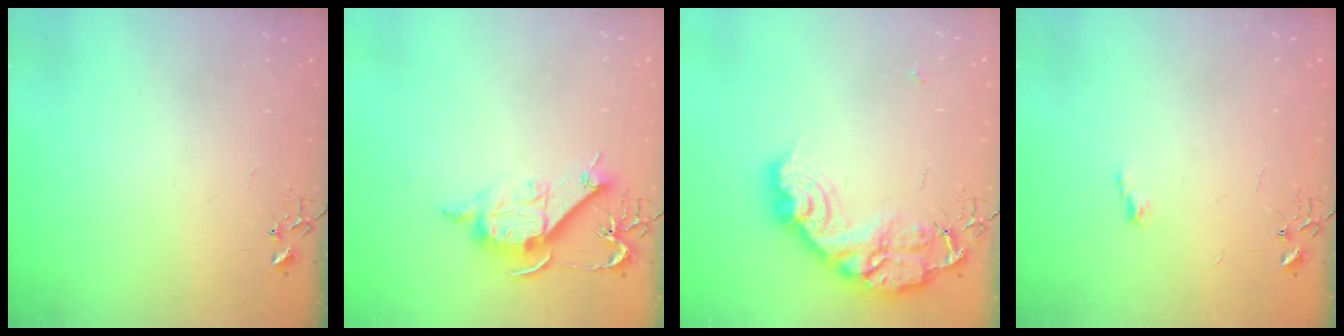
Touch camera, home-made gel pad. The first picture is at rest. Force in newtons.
{"total": 11.7, "press": 11.7, "slide": 0.6}
{"total": 25.5, "press": 25.4, "slide": 2.1}
{"total": 4.7, "press": 4.7, "slide": 0.7}